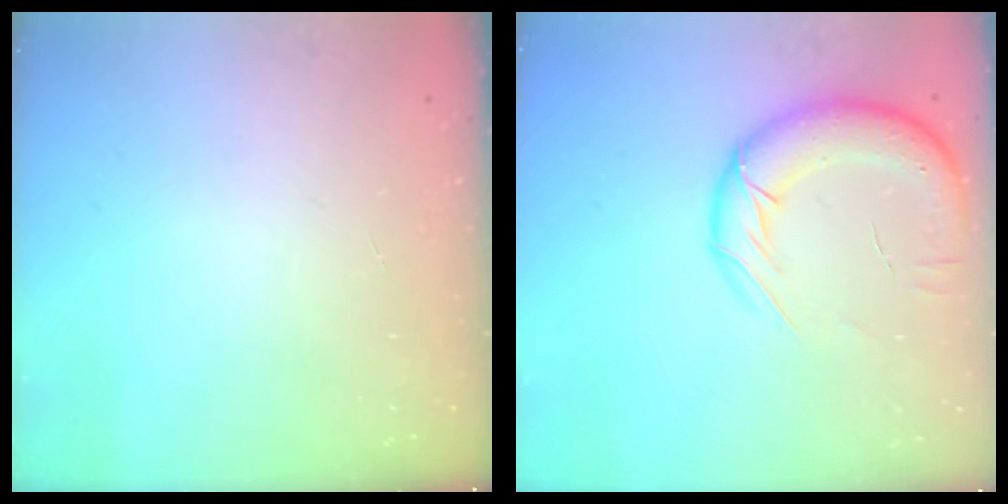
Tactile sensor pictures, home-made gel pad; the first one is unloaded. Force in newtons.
{"total": 17.6, "press": 17.3, "slide": 3.5}